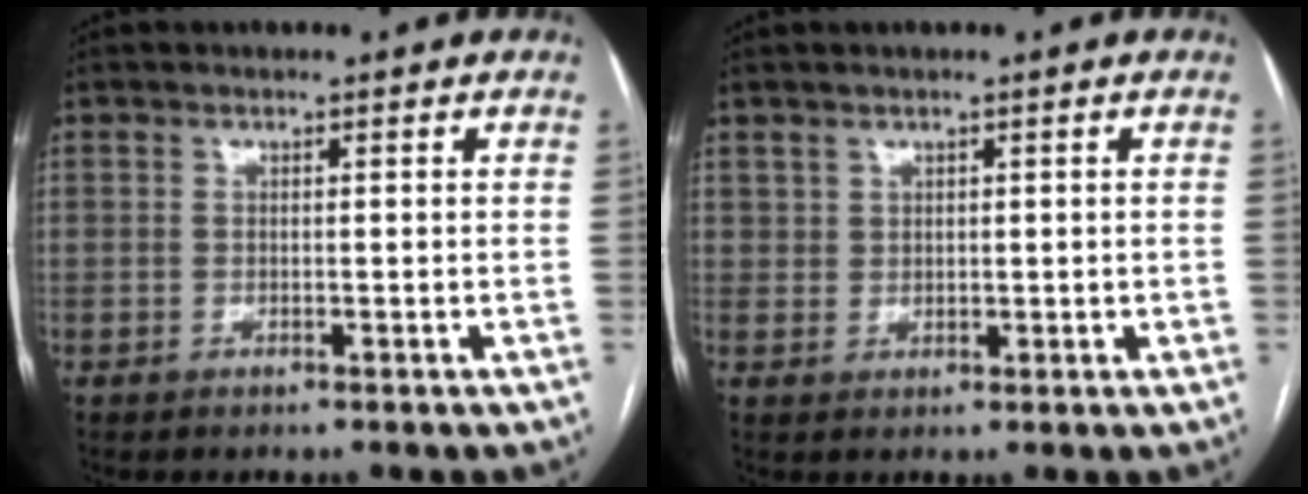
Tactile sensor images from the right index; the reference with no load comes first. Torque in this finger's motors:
{"motor_torque": [0.05, 0.13, 0.05, 0.00]}